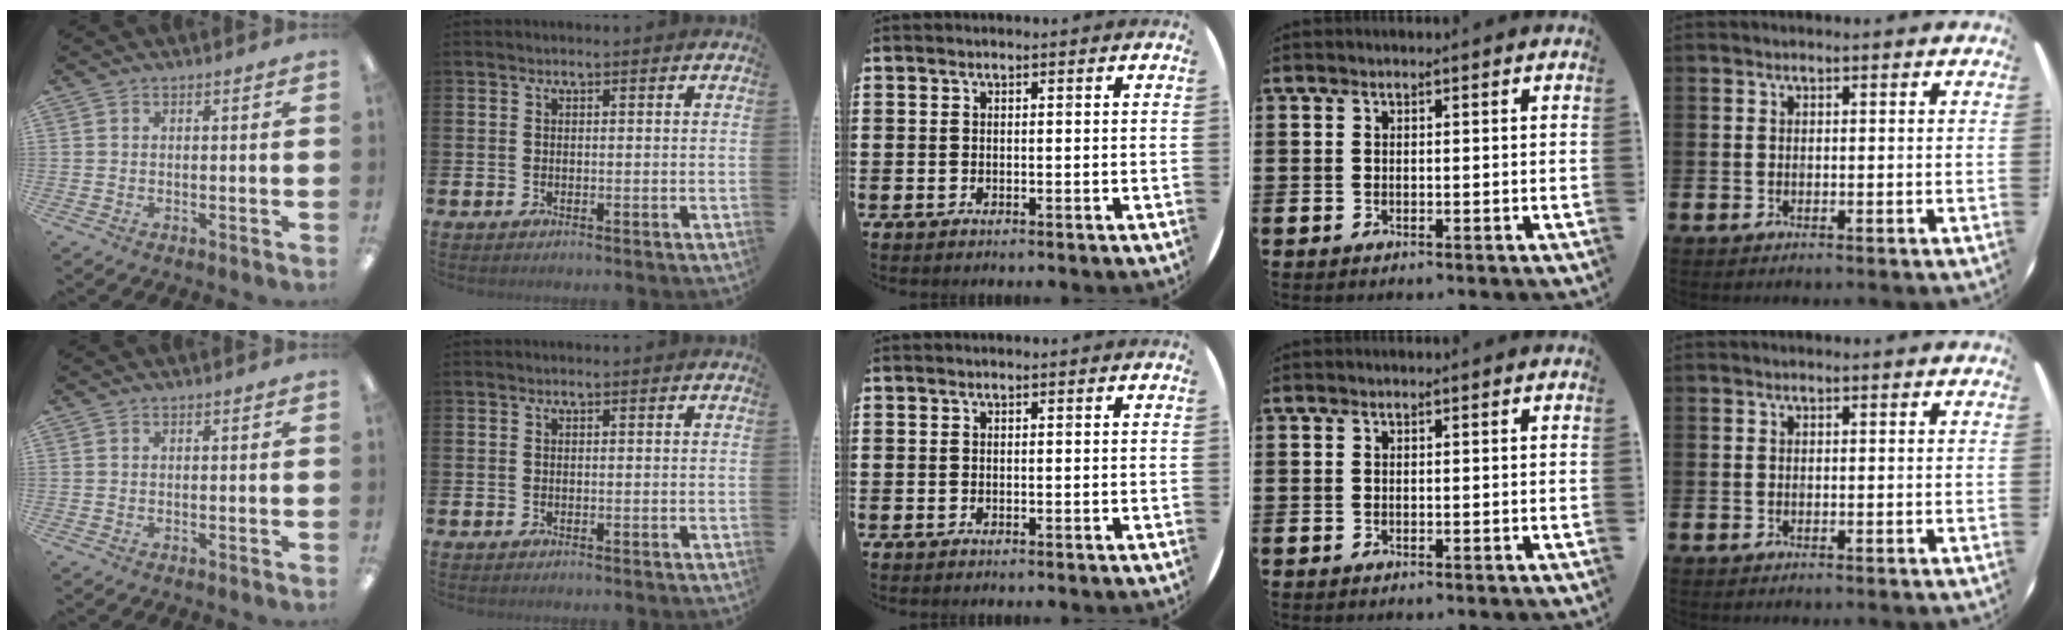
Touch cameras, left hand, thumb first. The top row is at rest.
{}